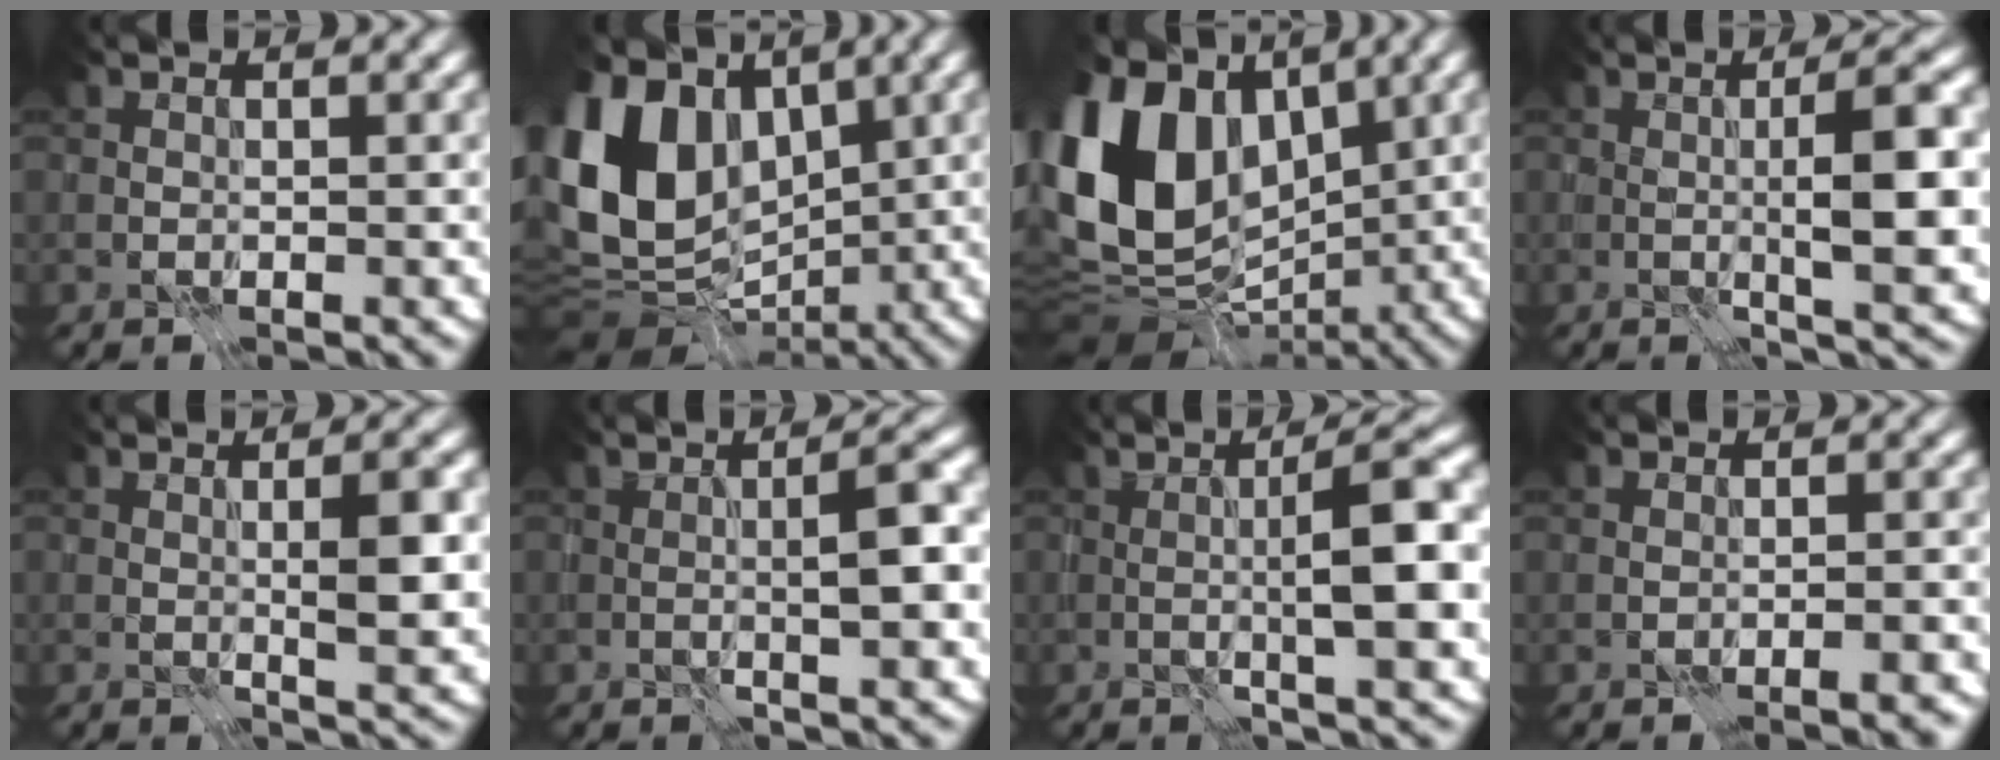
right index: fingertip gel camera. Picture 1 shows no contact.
{"total": 13.7, "force": [2.3, 10.0, 9.2], "torque": [-0.202, 0.007, 0.028]}
{"total": 16.1, "force": [2.3, 11.6, 10.9], "torque": [-0.231, 0.021, 0.025]}
{"total": 6.3, "force": [-0.1, 0.6, 6.3], "torque": [-0.092, 0.004, -0.003]}
{"total": 4.2, "force": [0.2, 0.3, 4.2], "torque": [-0.062, 0.002, 0.004]}
{"total": 3.6, "force": [-0.2, 0.1, 3.6], "torque": [-0.057, 0.007, -0.008]}
{"total": 6.2, "force": [-0.4, 0.5, 6.2], "torque": [-0.097, 0.011, -0.010]}
{"total": 1.6, "force": [-1.2, 0.0, 1.1], "torque": [-0.015, -0.001, -0.018]}